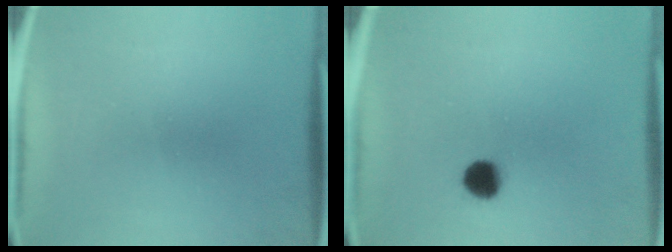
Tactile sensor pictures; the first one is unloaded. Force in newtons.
{"total": 4.8}